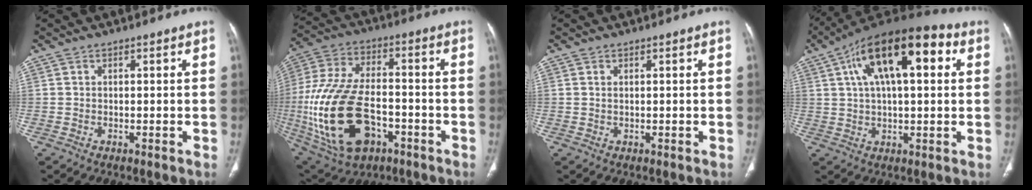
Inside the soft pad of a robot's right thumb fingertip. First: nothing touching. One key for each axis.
{"total": 24.6, "fx": -6.6, "fy": 14.2, "fz": 18.9, "tx": -0.406, "ty": 0.015, "tz": -0.099}
{"total": 0.6, "fx": 0.3, "fy": 0.2, "fz": 0.5, "tx": -0.013, "ty": 0.003, "tz": 0.007}
{"total": 20.4, "fx": 6.7, "fy": 8.7, "fz": 17.2, "tx": -0.269, "ty": 0.022, "tz": 0.102}